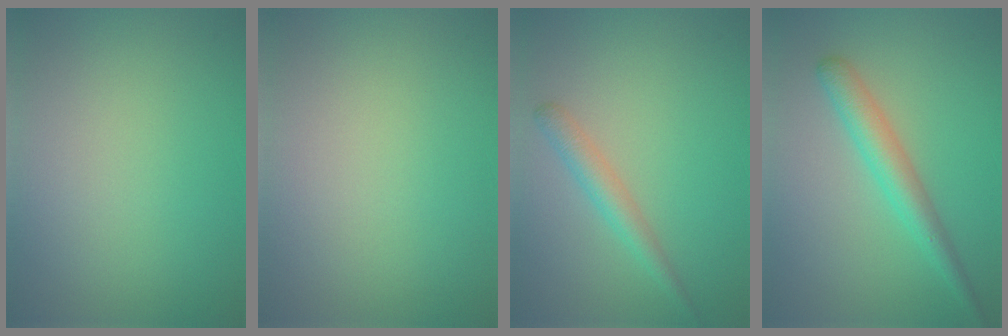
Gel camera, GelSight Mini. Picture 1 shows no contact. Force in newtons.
{"total": 0.0}
{"total": 2.3, "press": 2.3, "slide": 0.1}
{"total": 3.4, "press": 3.4, "slide": 0.1}